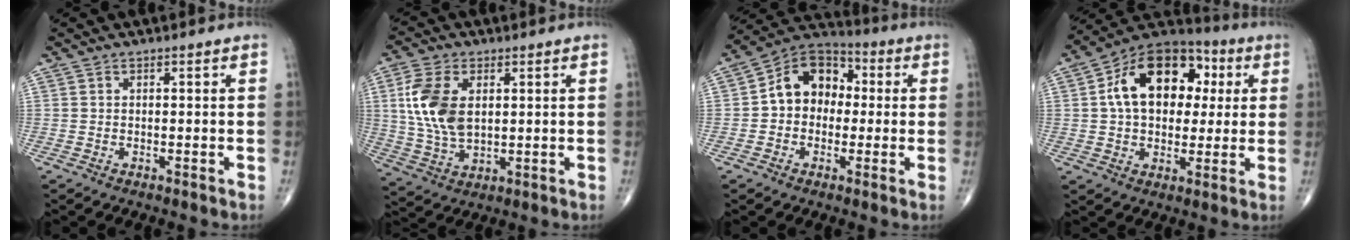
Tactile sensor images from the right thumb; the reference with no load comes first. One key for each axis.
{"total": 11.7, "fx": 2.3, "fy": 6.9, "fz": 9.2, "tx": -0.189, "ty": -0.007, "tz": 0.049}
{"total": 11.8, "fx": 0.6, "fy": 9.2, "fz": 7.3, "tx": -0.085, "ty": 0.036, "tz": -0.007}
{"total": 18.4, "fx": 3.6, "fy": 12.4, "fz": 13.1, "tx": -0.178, "ty": 0.021, "tz": 0.051}